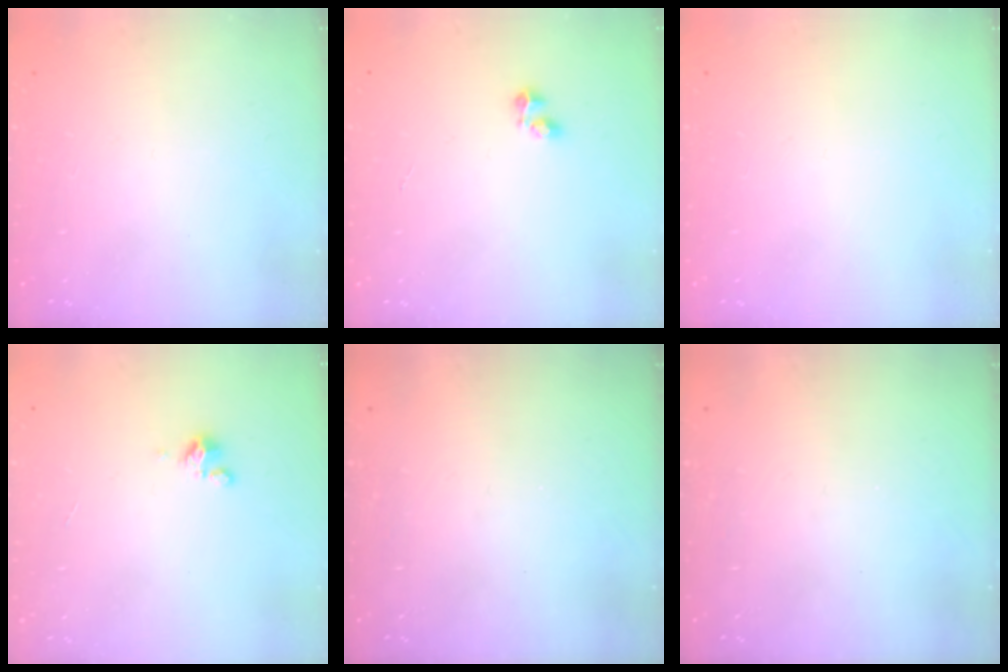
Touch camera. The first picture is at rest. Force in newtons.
{"total": 2.2, "press": 2.1, "slide": 0.6}
{"total": 0.0}
{"total": 1.8, "press": 1.7, "slide": 0.4}
{"total": 0.0}
{"total": 0.0}